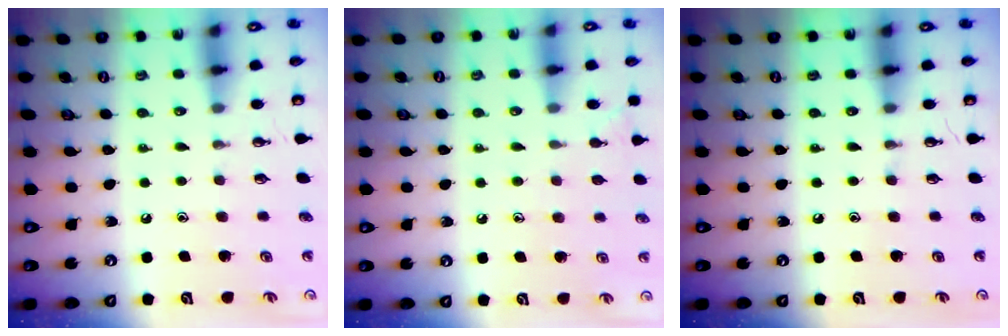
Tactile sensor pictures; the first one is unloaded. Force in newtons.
{"total": 5.6, "press": 5.5, "slide": 0.6}
{"total": 0.0}